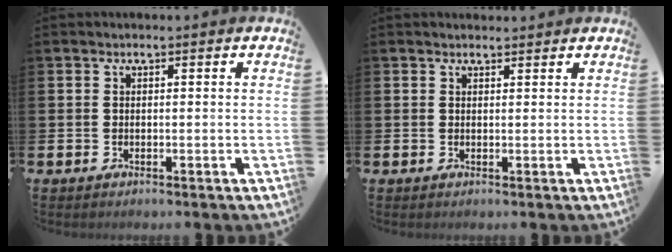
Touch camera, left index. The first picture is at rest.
{"total": 0.9, "force": [0.9, 0.2, 0.1], "torque": [0.008, 0.000, 0.013]}